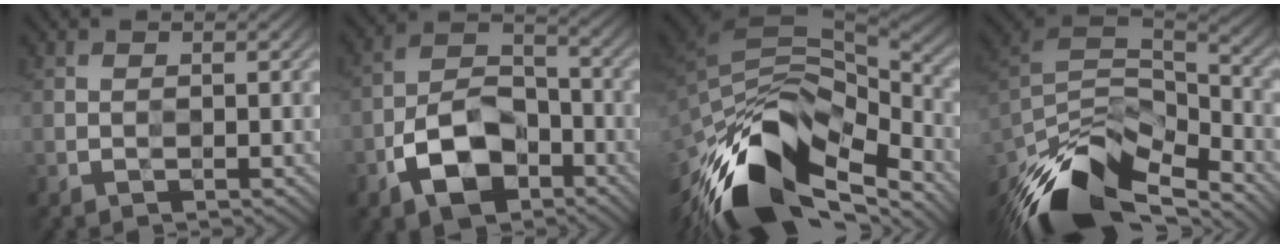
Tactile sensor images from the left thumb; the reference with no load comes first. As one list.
[{"total": 8.1, "force": [-4.5, 4.9, 4.6], "torque": [-0.086, 0.006, -0.093]}, {"total": 15.5, "force": [-10.2, 7.5, 8.8], "torque": [-0.191, -0.022, -0.175]}, {"total": 15.1, "force": [-12.0, 5.4, 7.4], "torque": [-0.190, -0.012, -0.210]}]